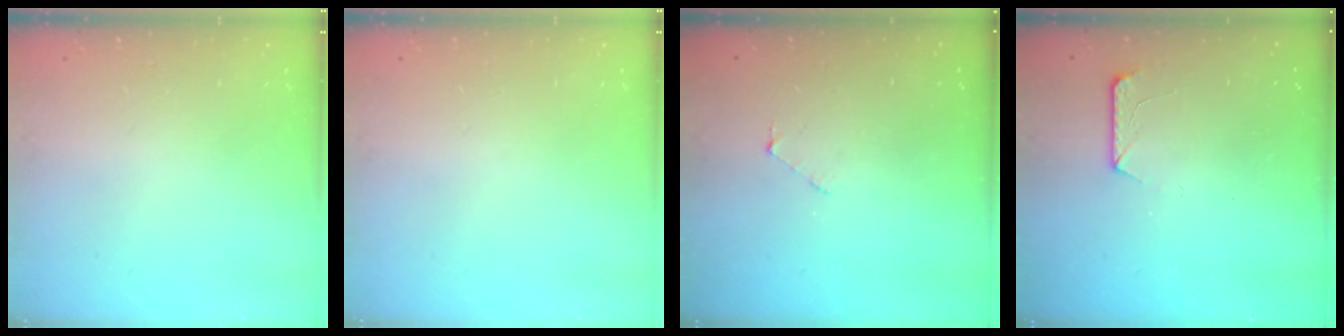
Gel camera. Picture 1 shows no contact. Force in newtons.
{"total": 0.0}
{"total": 1.6, "press": 1.6, "slide": 0.1}
{"total": 7.3, "press": 7.3, "slide": 0.7}